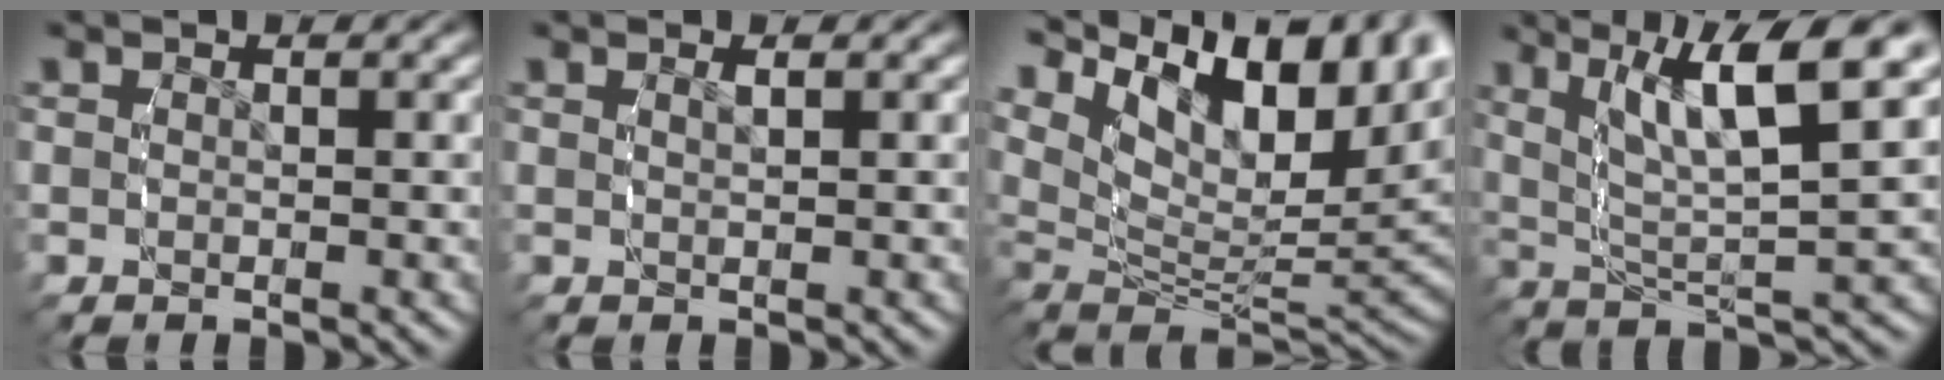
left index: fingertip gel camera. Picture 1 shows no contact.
{"total": 0.6, "force": [0.3, -0.4, 0.4], "torque": [-0.005, 0.003, 0.005]}
{"total": 15.8, "force": [5.7, 8.9, 11.8], "torque": [-0.167, 0.021, 0.075]}
{"total": 8.7, "force": [3.5, 3.4, 7.2], "torque": [-0.122, 0.008, 0.052]}